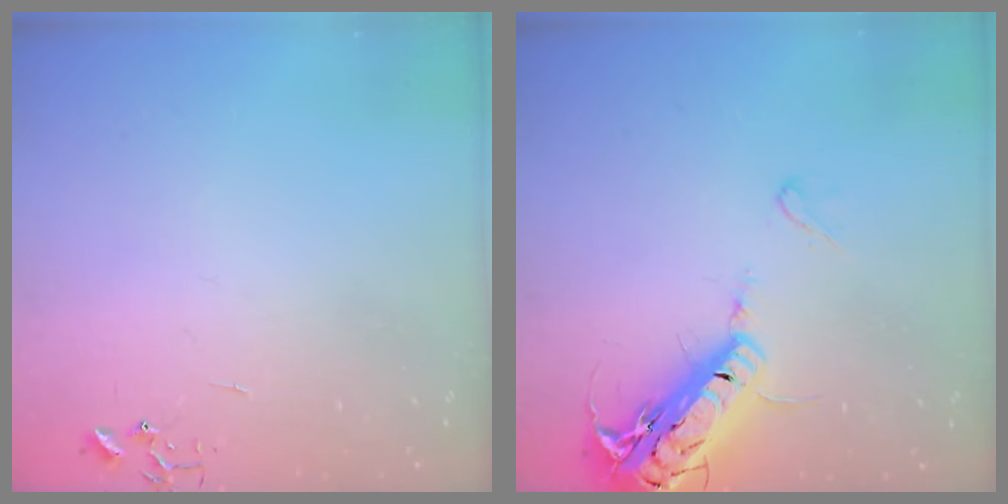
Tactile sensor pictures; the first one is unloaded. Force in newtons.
{"total": 20.3, "press": 19.9, "slide": 3.9}